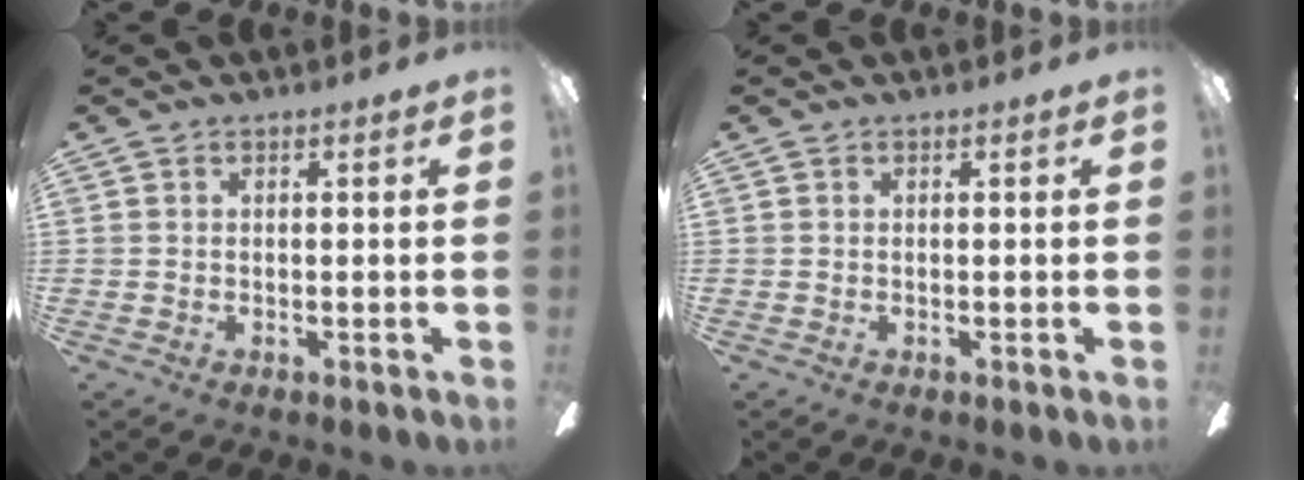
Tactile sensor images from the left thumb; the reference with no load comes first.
{"total": 0.0}